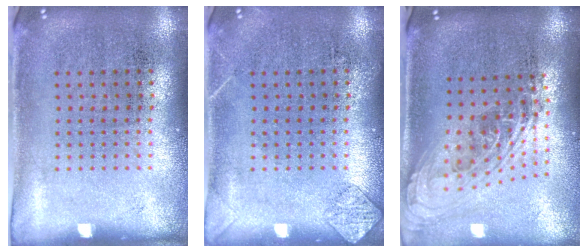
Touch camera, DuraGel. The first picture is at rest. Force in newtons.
{"total": 1.3, "press": 1.3, "slide": 0.1}
{"total": 2.2, "press": 1.6, "slide": 1.4}